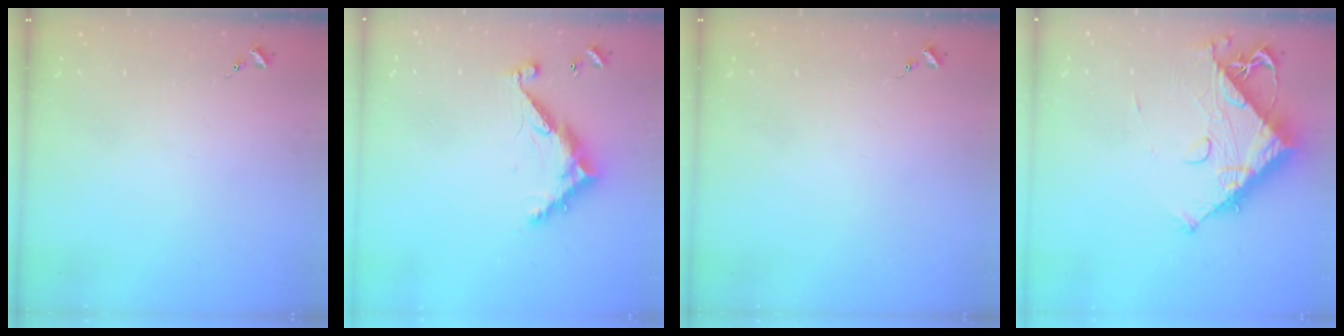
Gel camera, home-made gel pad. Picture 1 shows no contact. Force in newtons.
{"total": 10.2, "press": 10.2, "slide": 0.8}
{"total": 0.0}
{"total": 12.7, "press": 12.7, "slide": 1.5}